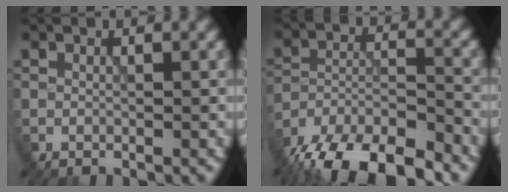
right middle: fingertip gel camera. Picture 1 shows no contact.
{"total": 12.2, "force": [-10.1, 3.7, 5.8], "torque": [-0.100, -0.020, -0.158]}